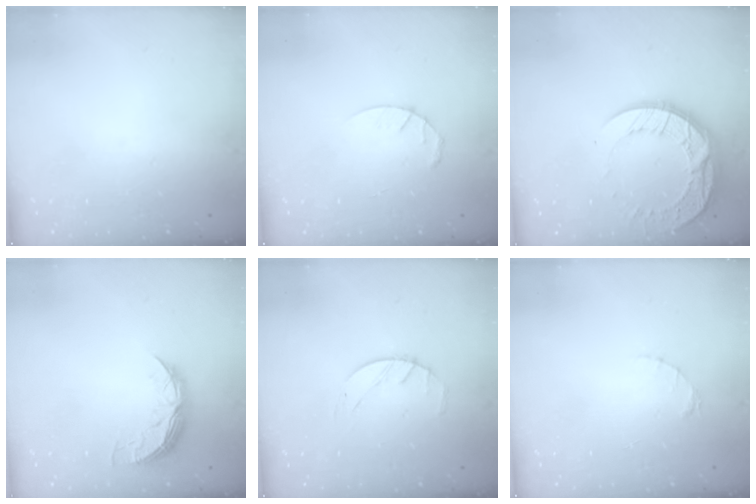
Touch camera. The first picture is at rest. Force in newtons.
{"total": 3.9, "press": 3.9, "slide": 0.5}
{"total": 15.4, "press": 15.4, "slide": 1.2}
{"total": 7.9, "press": 7.8, "slide": 0.6}
{"total": 2.5, "press": 2.5, "slide": 0.4}
{"total": 1.6, "press": 1.5, "slide": 0.3}